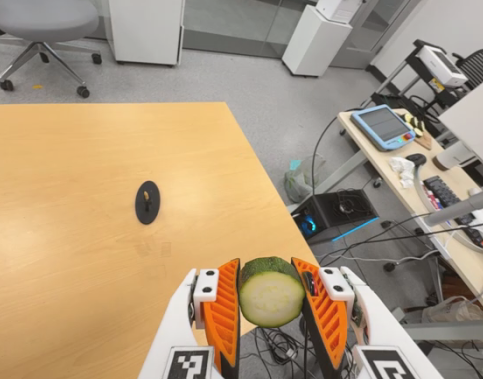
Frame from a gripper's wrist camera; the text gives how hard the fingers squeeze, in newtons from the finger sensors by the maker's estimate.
{"total": 11.3, "left": 10.2, "right": 12.4}